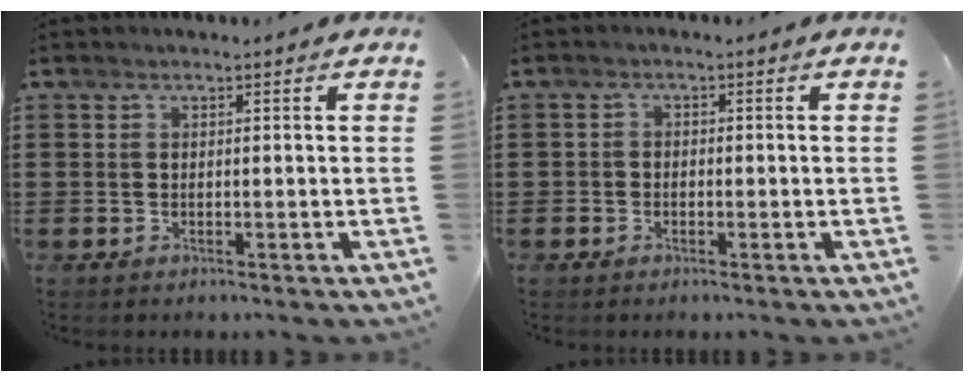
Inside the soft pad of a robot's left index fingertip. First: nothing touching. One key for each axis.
{"total": 1.1, "fx": -0.7, "fy": 0.8, "fz": 0.2, "tx": -0.007, "ty": 0.002, "tz": -0.015}